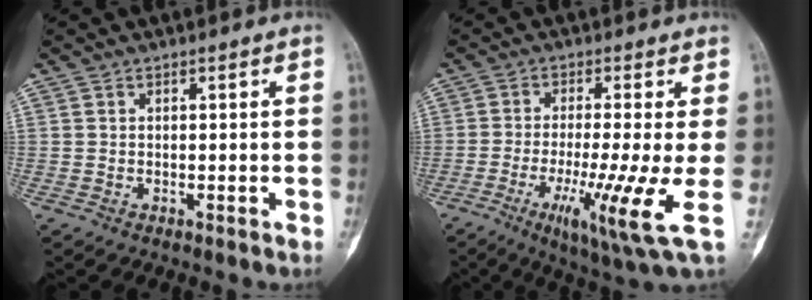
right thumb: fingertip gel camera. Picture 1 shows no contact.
{"total": 11.8, "force": [-2.9, 0.3, 11.4], "torque": [-0.213, -0.027, -0.054]}